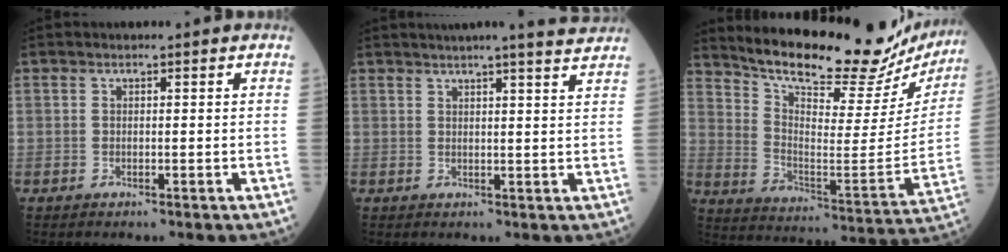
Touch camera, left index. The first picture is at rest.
{"total": 11.3, "force": [10.6, -1.0, 3.7], "torque": [-0.055, -0.022, 0.119]}
{"total": 26.5, "force": [24.1, 5.5, 9.6], "torque": [-0.160, -0.074, 0.323]}